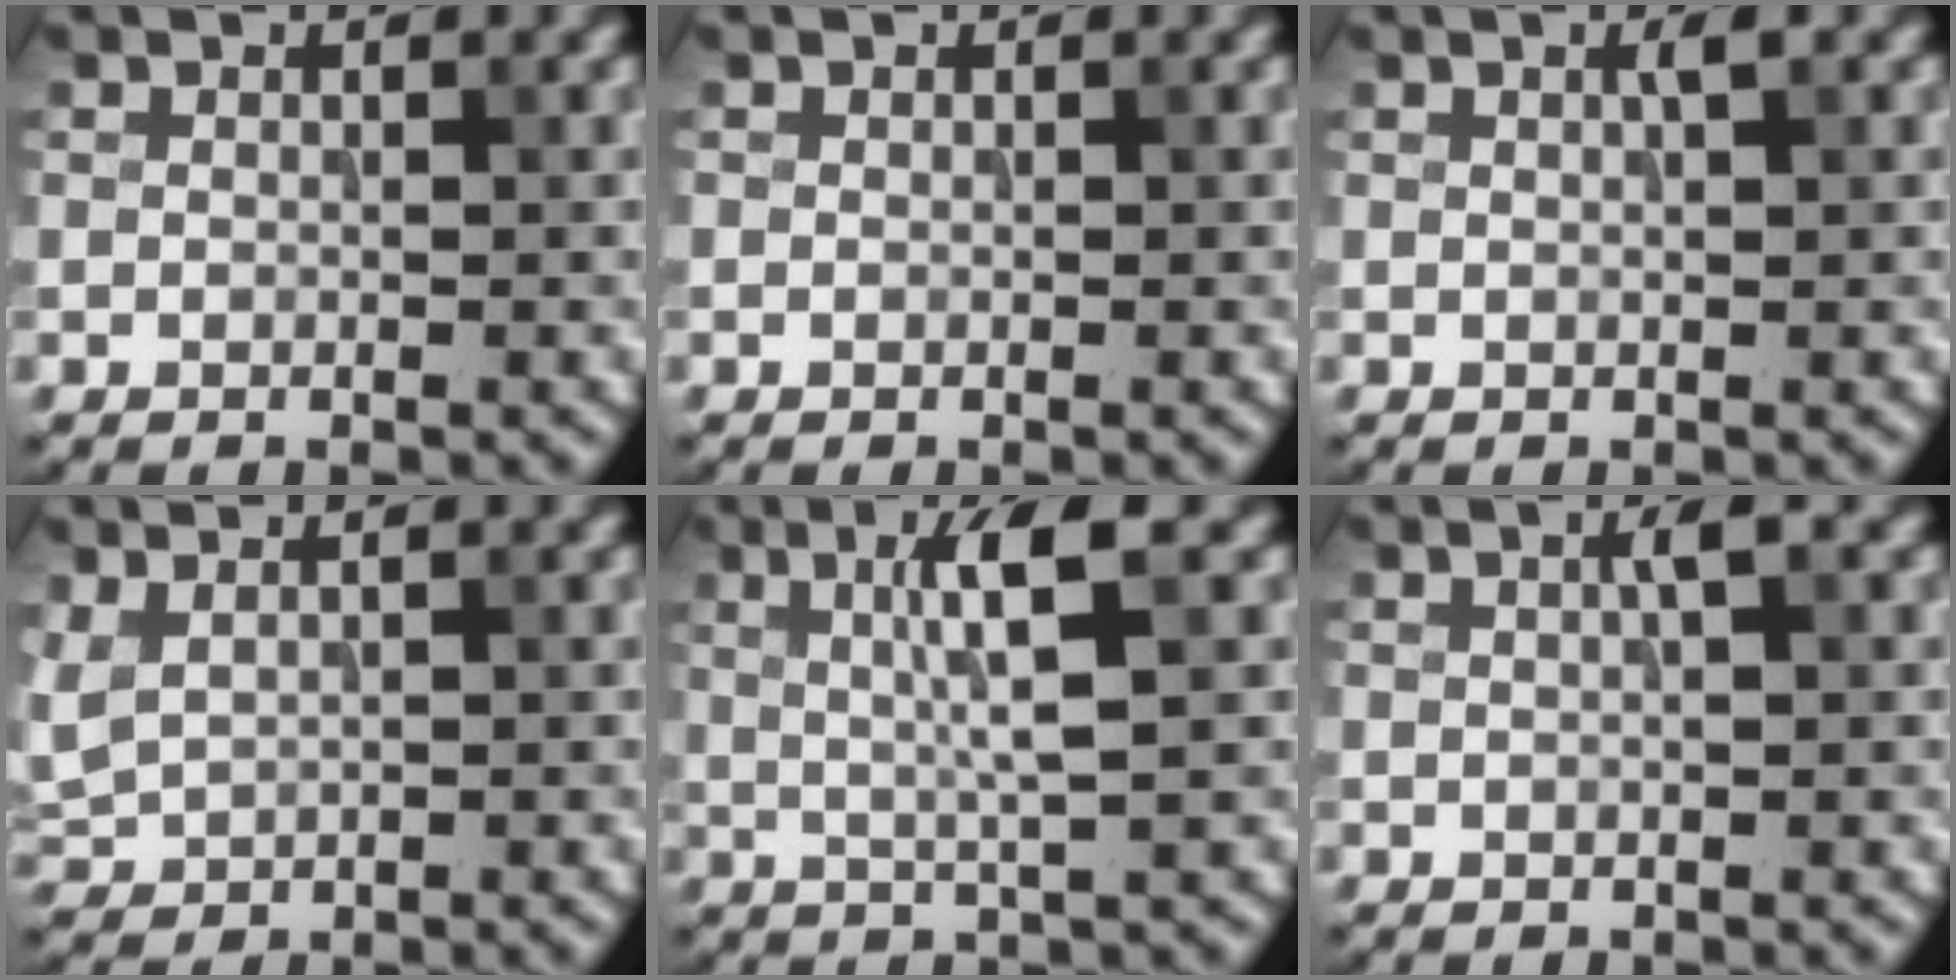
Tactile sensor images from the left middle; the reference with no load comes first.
{"total": 0.0}
{"total": 1.1, "force": [0.5, 0.1, 0.9], "torque": [-0.017, 0.003, 0.007]}
{"total": 1.8, "force": [1.2, 0.8, 1.1], "torque": [-0.033, 0.007, 0.031]}
{"total": 5.0, "force": [1.2, 0.5, 4.8], "torque": [-0.088, 0.005, 0.024]}
{"total": 1.7, "force": [0.6, 0.2, 1.6], "torque": [-0.028, 0.006, 0.008]}